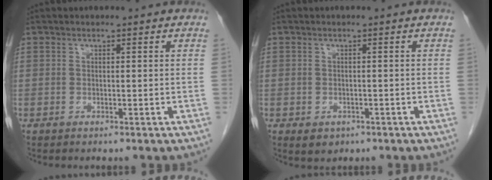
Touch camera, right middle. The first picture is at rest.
{"total": 2.1, "force": [-1.0, 1.6, 0.8], "torque": [-0.011, 0.002, -0.002]}